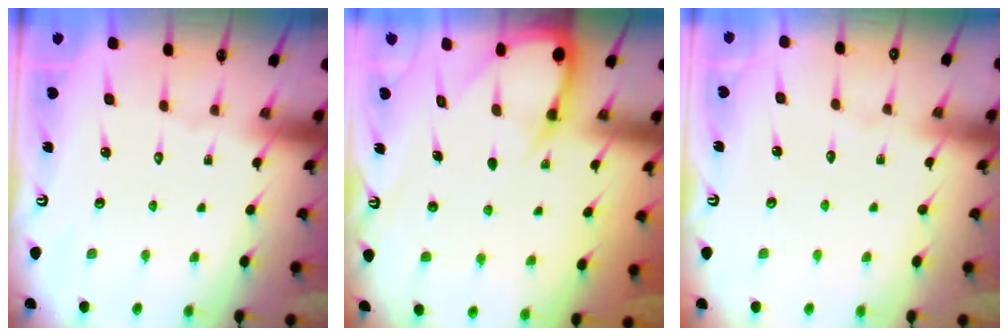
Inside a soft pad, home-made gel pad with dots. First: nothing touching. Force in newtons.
{"total": 6.0, "press": 5.9, "slide": 0.6}
{"total": 2.0, "press": 2.0, "slide": 0.3}